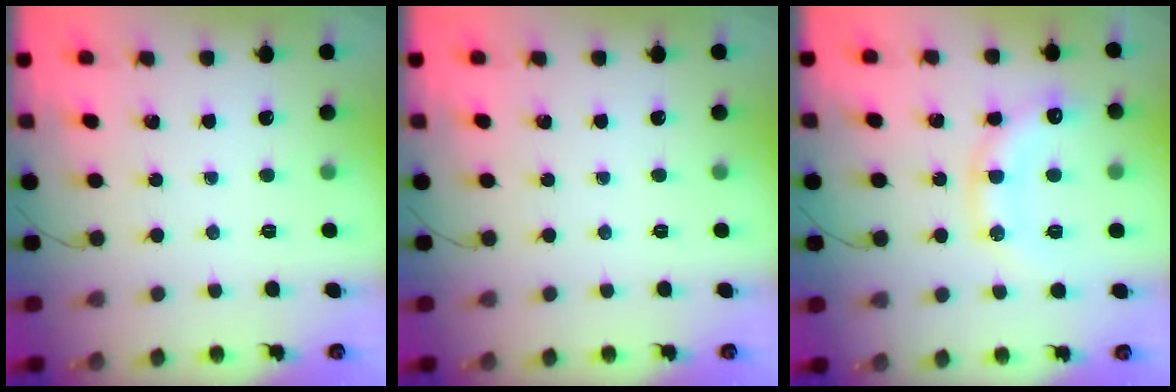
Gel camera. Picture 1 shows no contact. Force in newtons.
{"total": 0.0}
{"total": 13.3, "press": 13.3, "slide": 0.9}